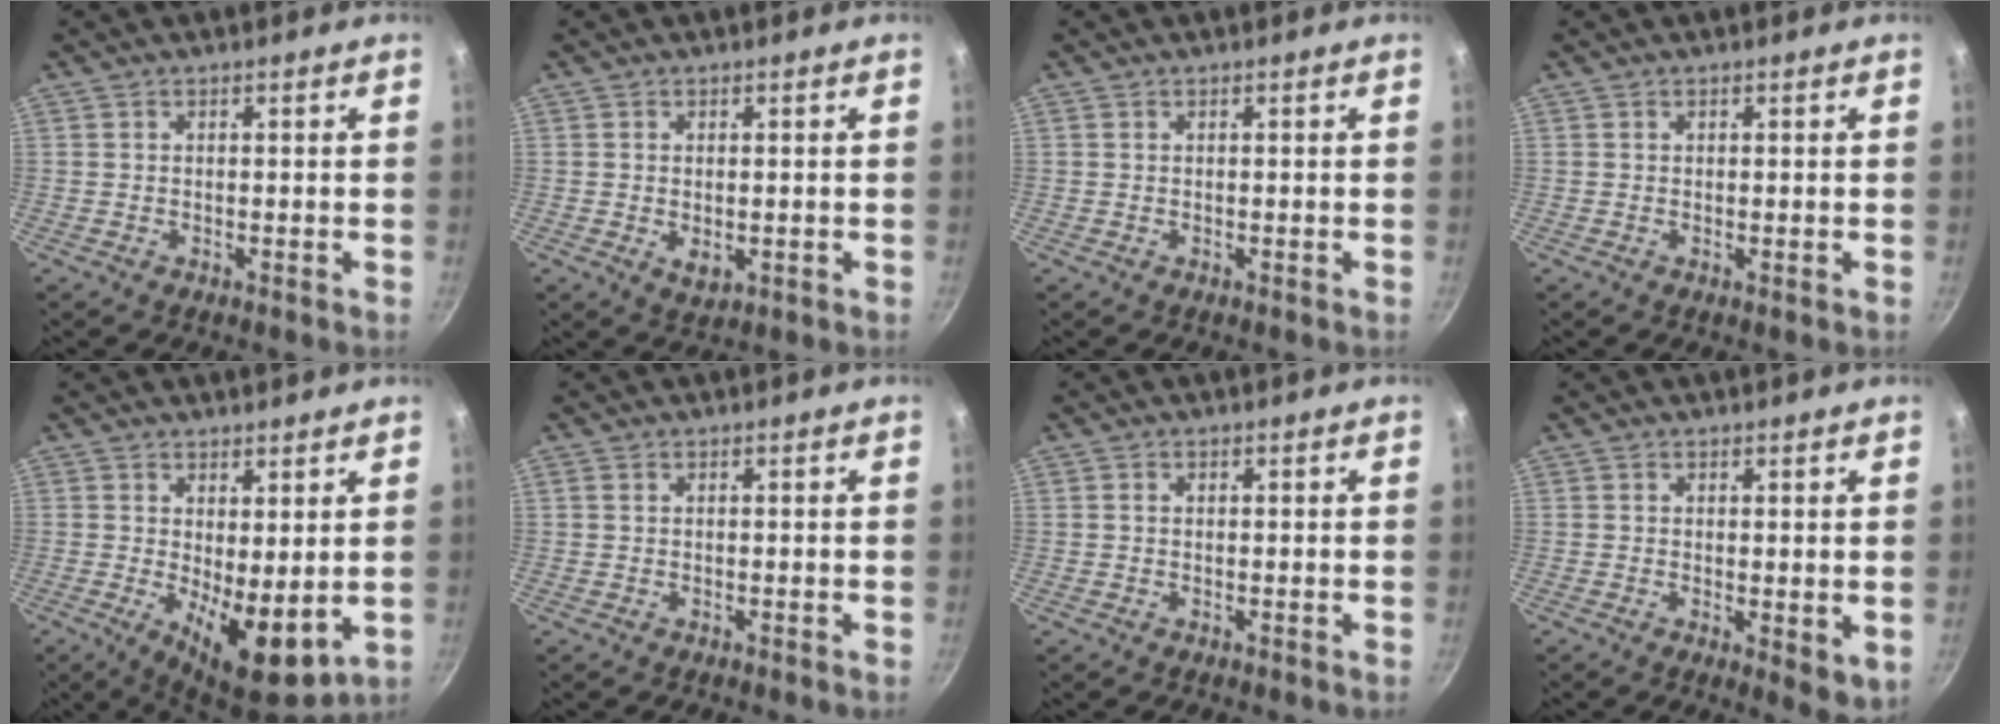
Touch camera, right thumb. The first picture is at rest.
{"total": 3.3, "force": [-0.3, 2.1, 2.5], "torque": [-0.040, -0.010, -0.001]}
{"total": 0.0}
{"total": 0.0}
{"total": 9.4, "force": [0.3, 3.8, 8.6], "torque": [-0.111, -0.023, 0.013]}
{"total": 0.6, "force": [0.2, 0.4, 0.4], "torque": [-0.008, 0.001, 0.003]}
{"total": 0.7, "force": [0.1, 0.6, 0.4], "torque": [-0.005, 0.004, 0.001]}
{"total": 4.3, "force": [0.3, 2.0, 3.8], "torque": [-0.051, -0.014, 0.006]}